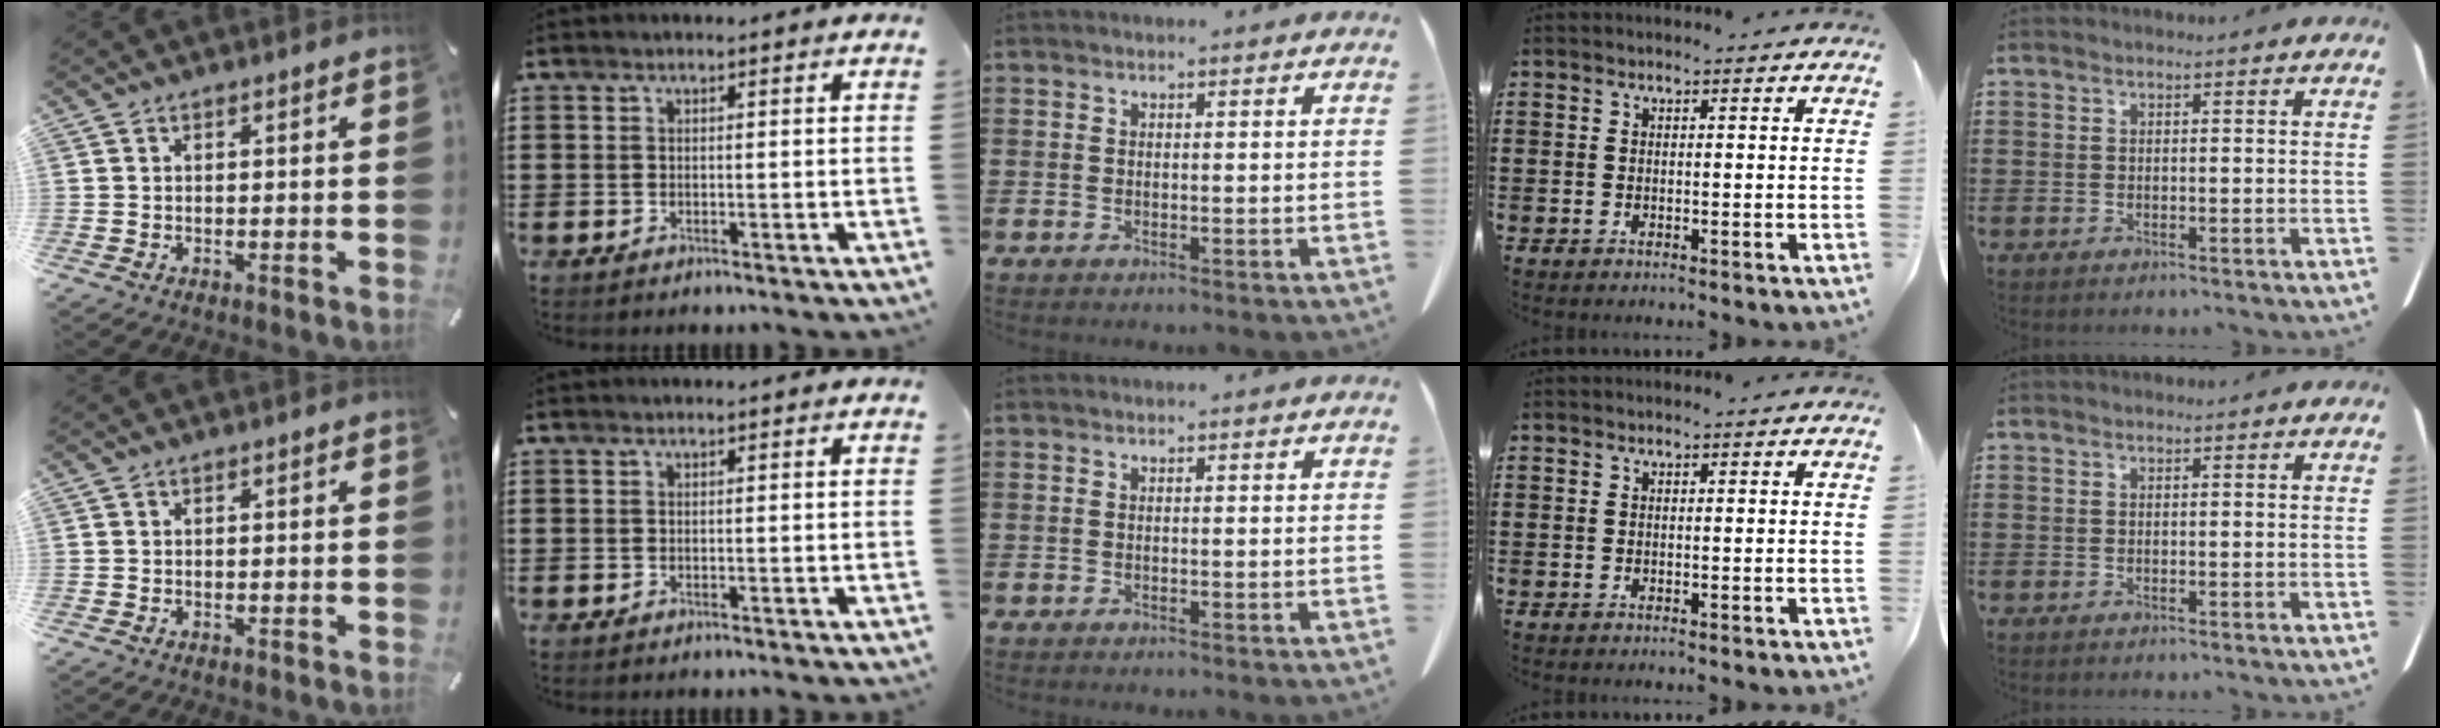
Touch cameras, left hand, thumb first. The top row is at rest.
{}